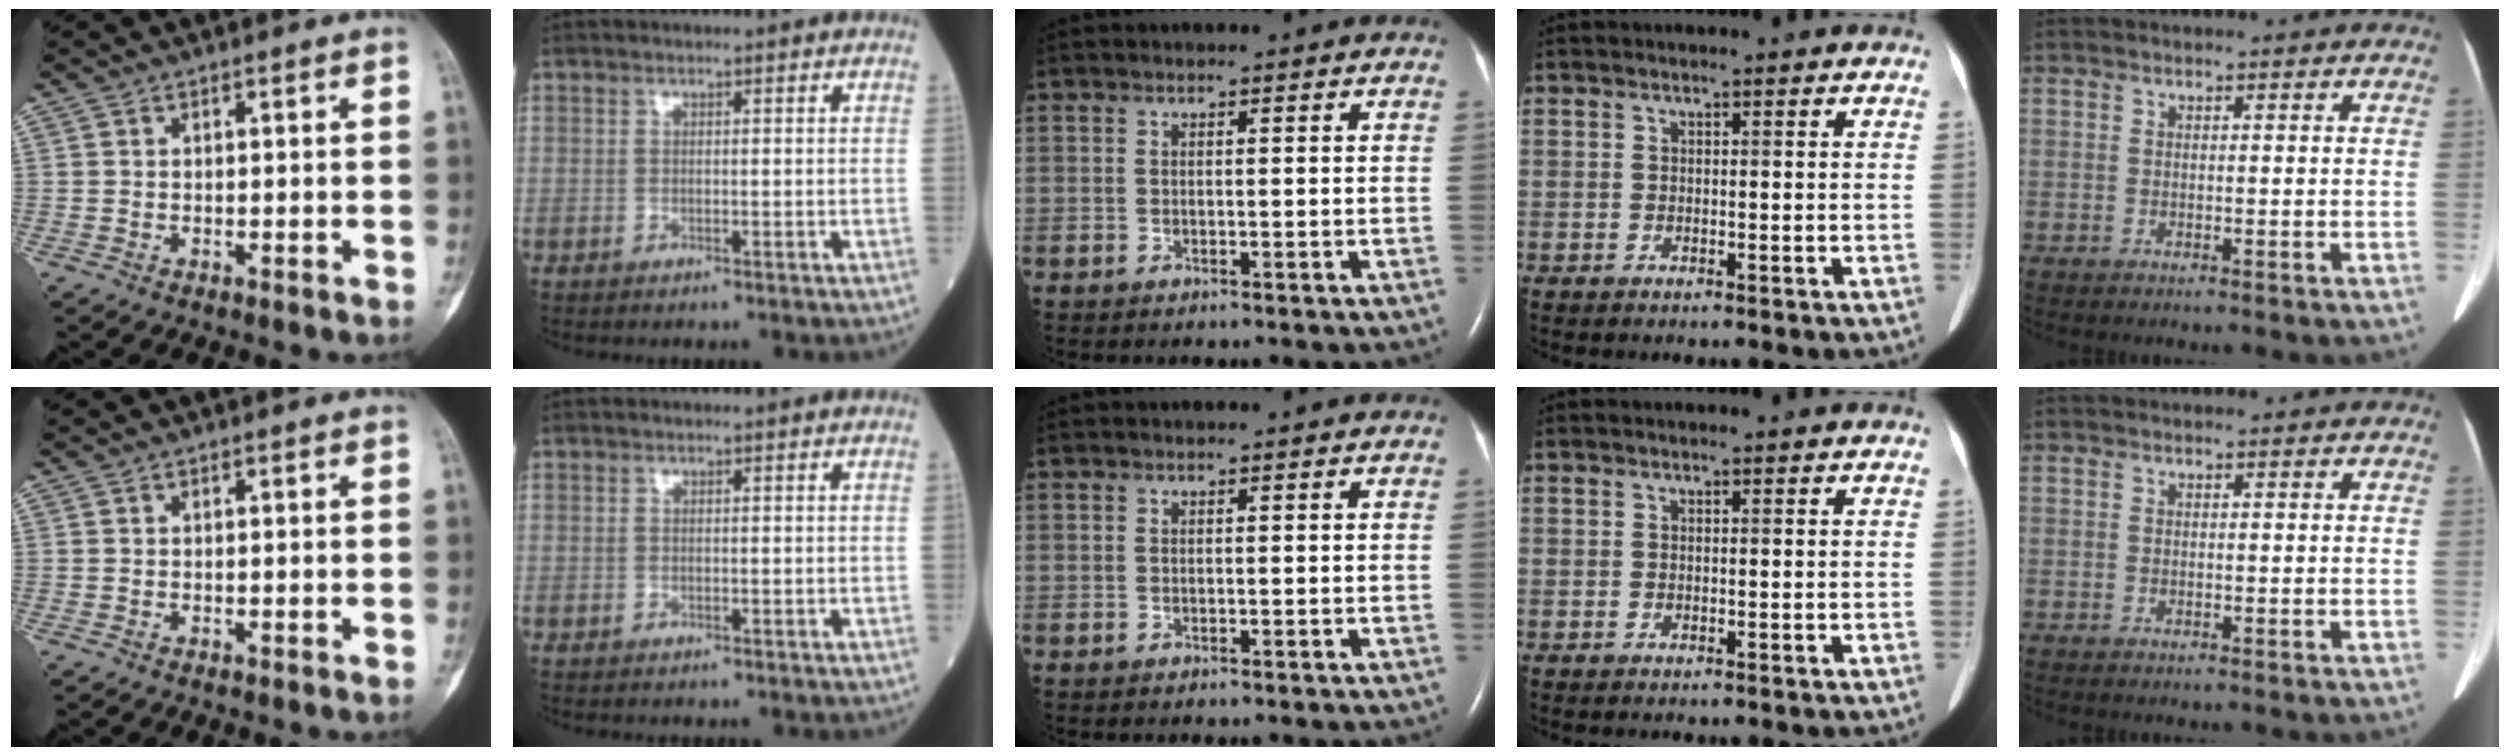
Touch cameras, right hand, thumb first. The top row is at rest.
{}